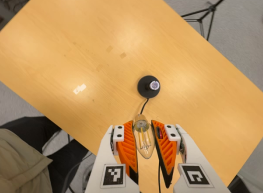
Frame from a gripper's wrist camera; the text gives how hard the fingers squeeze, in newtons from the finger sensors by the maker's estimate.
{"total": 21.2, "left": 22.7, "right": 19.7}